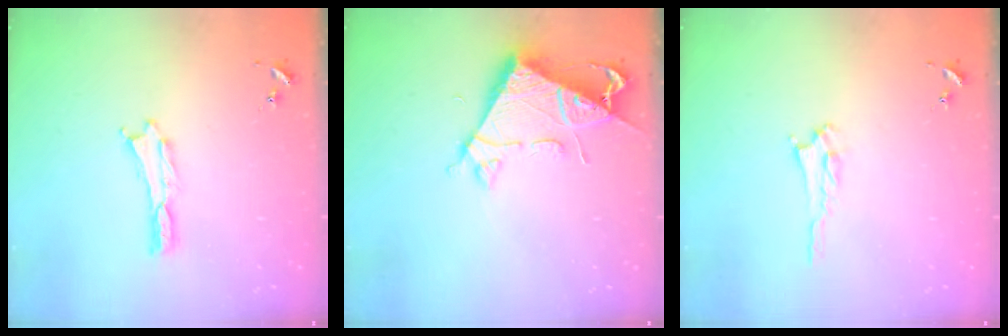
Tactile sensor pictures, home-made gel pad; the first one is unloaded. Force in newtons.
{"total": 6.8, "press": 6.7, "slide": 0.6}
{"total": 2.2, "press": 2.2, "slide": 0.3}